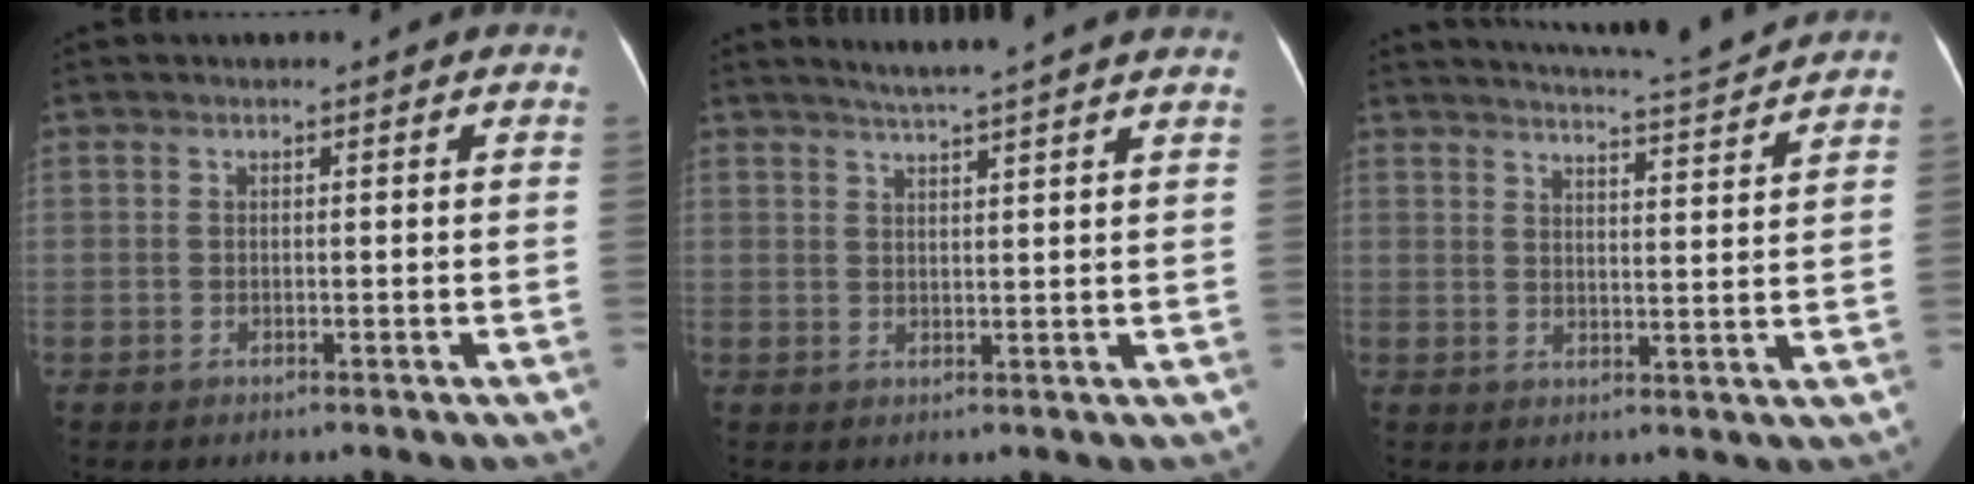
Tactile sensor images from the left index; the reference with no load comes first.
{"total": 8.7, "force": [7.7, -0.9, 3.9], "torque": [-0.060, 0.019, 0.094]}
{"total": 10.7, "force": [10.3, -1.6, 2.7], "torque": [-0.051, -0.017, 0.137]}